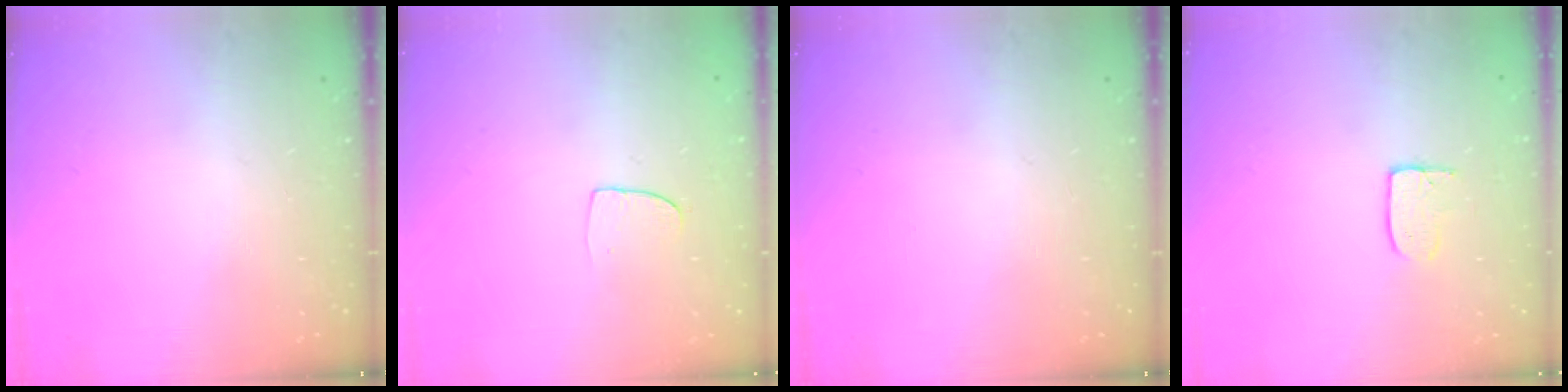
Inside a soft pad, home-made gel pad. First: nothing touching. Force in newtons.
{"total": 6.0, "press": 6.0, "slide": 0.4}
{"total": 0.0}
{"total": 3.3, "press": 3.3, "slide": 0.1}